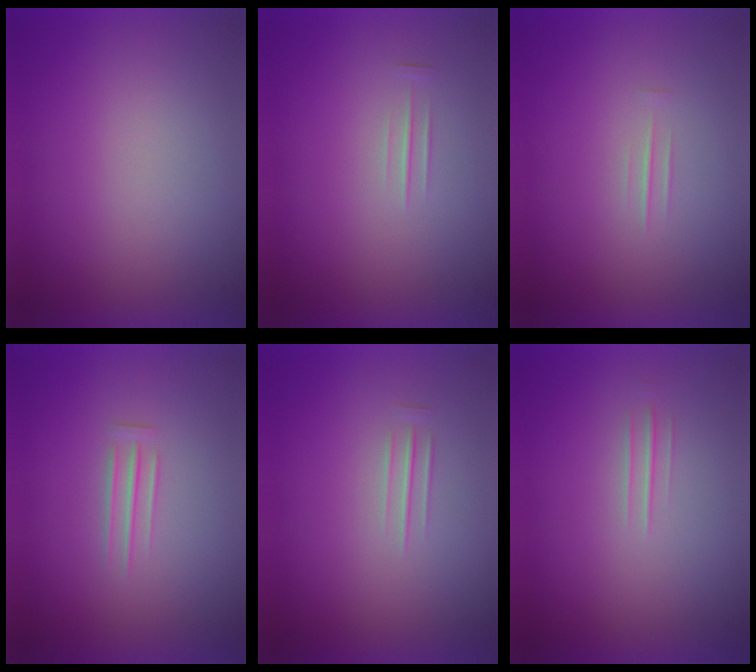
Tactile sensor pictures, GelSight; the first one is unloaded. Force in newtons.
{"total": 1.6}
{"total": 1.3}
{"total": 1.9}
{"total": 1.5}
{"total": 1.2}